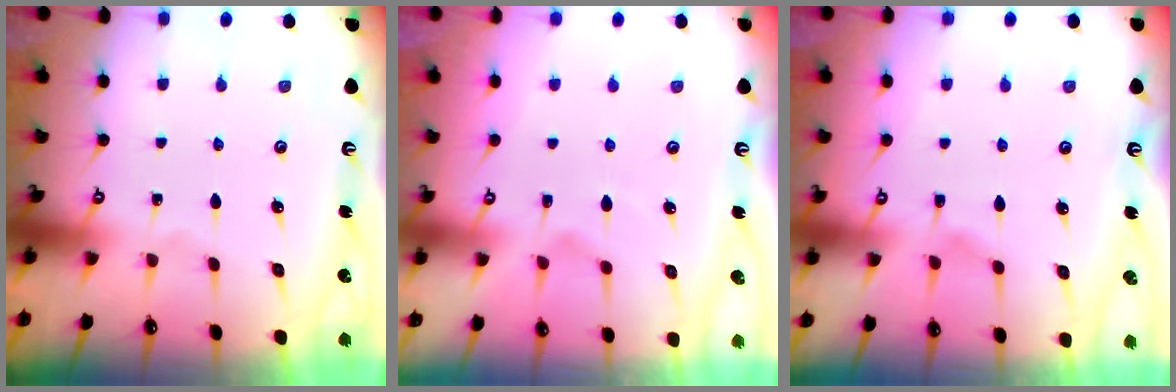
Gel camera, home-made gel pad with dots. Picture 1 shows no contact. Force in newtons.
{"total": 1.2, "press": 0.2, "slide": 1.2}
{"total": 4.0, "press": 3.9, "slide": 0.4}